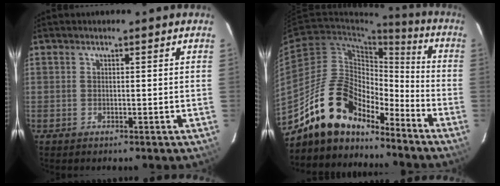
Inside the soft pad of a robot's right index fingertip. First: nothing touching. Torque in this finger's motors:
{"motor_torque": [0.53, -0.63, 0.78, 0.10]}